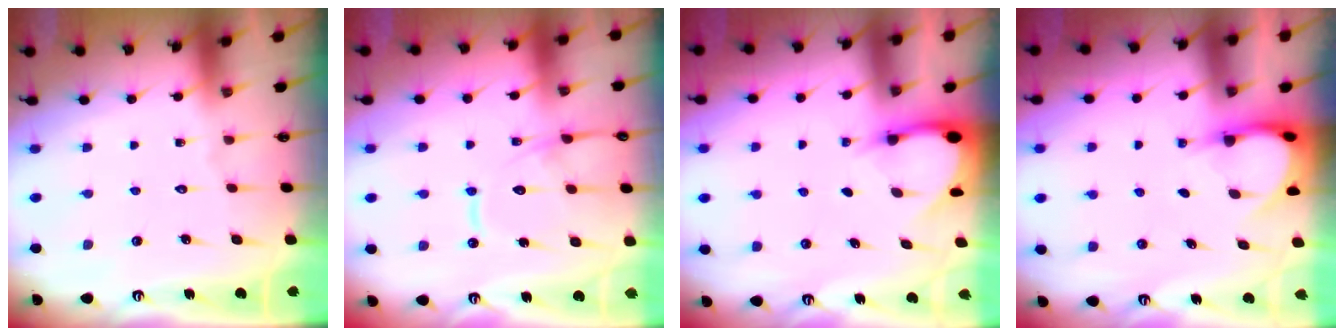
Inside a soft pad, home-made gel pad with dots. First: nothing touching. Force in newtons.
{"total": 13.2, "press": 13.2, "slide": 1.2}
{"total": 3.3, "press": 3.3, "slide": 0.3}
{"total": 3.7, "press": 3.6, "slide": 0.4}